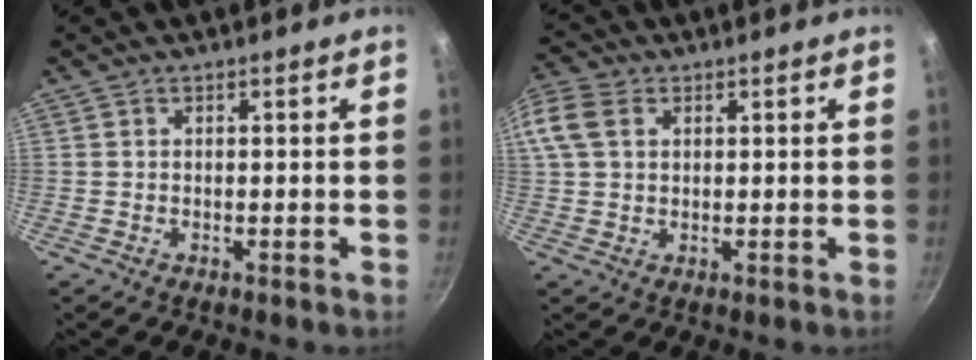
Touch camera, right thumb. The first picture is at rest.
{"total": 8.2, "force": [2.8, 5.4, 5.5], "torque": [-0.120, 0.019, 0.052]}